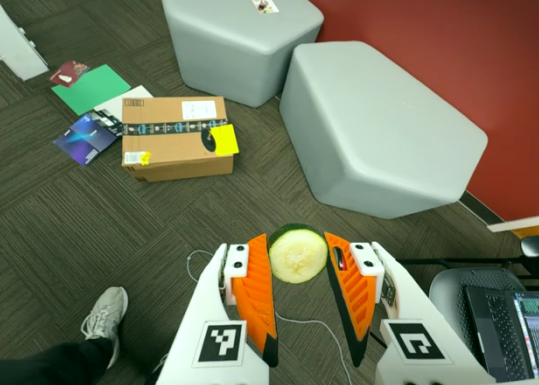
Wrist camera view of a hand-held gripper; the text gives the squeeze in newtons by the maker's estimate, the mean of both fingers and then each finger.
{"total": 10.2, "left": 10.3, "right": 10.0}